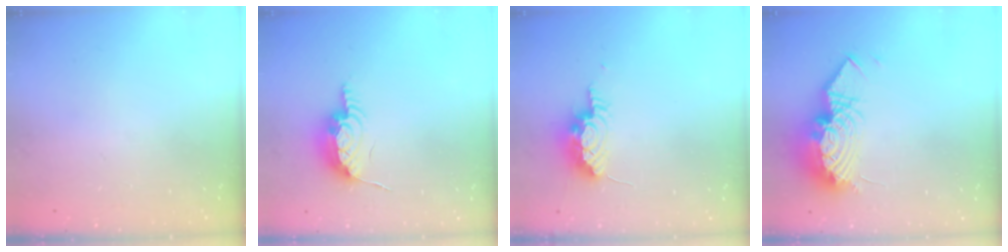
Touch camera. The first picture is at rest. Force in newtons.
{"total": 10.3, "press": 10.2, "slide": 0.9}
{"total": 8.6, "press": 8.3, "slide": 2.4}
{"total": 12.4, "press": 12.3, "slide": 1.0}